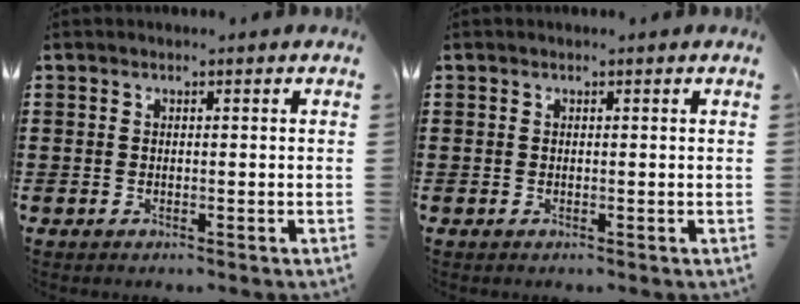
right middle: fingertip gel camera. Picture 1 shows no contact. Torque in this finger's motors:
{"motor_torque": [0.00, 0.00, 0.00, -0.01]}